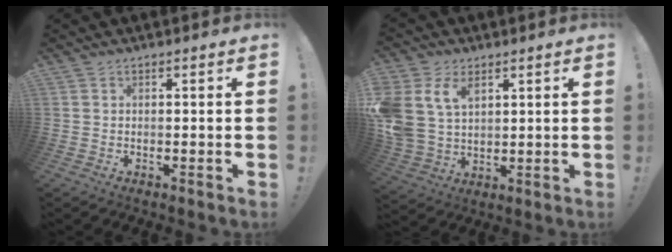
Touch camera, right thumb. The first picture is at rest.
{"total": 12.6, "force": [5.4, 9.0, 7.0], "torque": [-0.165, -0.020, 0.110]}